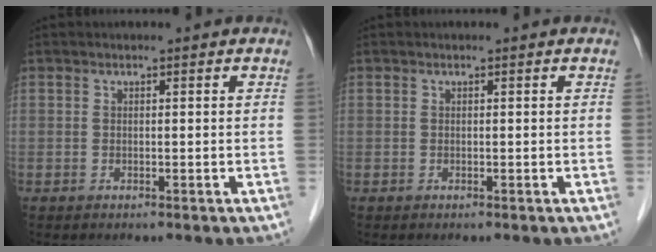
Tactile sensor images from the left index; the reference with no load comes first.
{"total": 0.0}